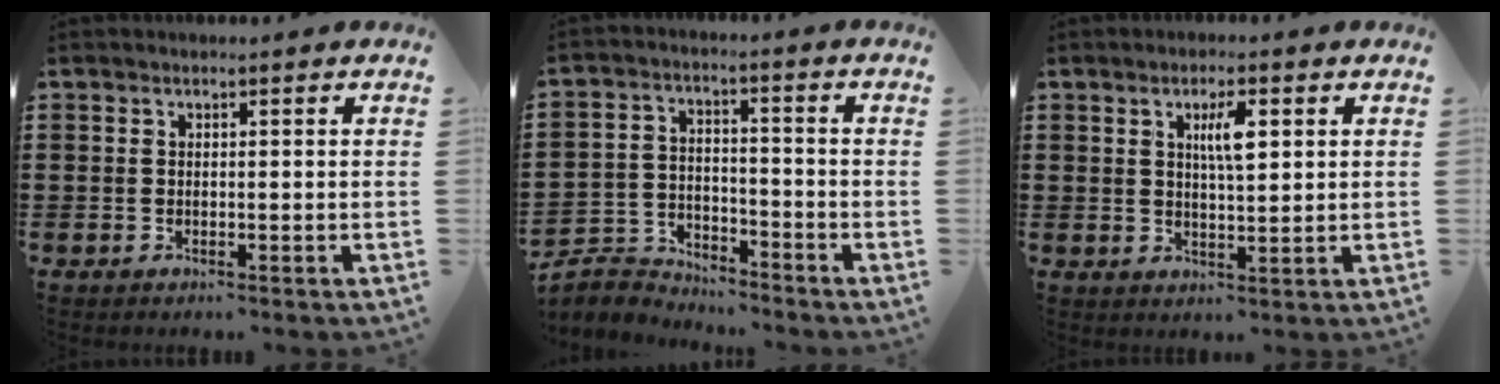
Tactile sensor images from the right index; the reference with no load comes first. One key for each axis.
{"total": 4.5, "fx": -4.3, "fy": 1.2, "fz": 0.1, "tx": -0.024, "ty": 0.003, "tz": -0.095}
{"total": 4.6, "fx": 1.5, "fy": 1.2, "fz": 4.2, "tx": -0.079, "ty": 0.004, "tz": 0.020}